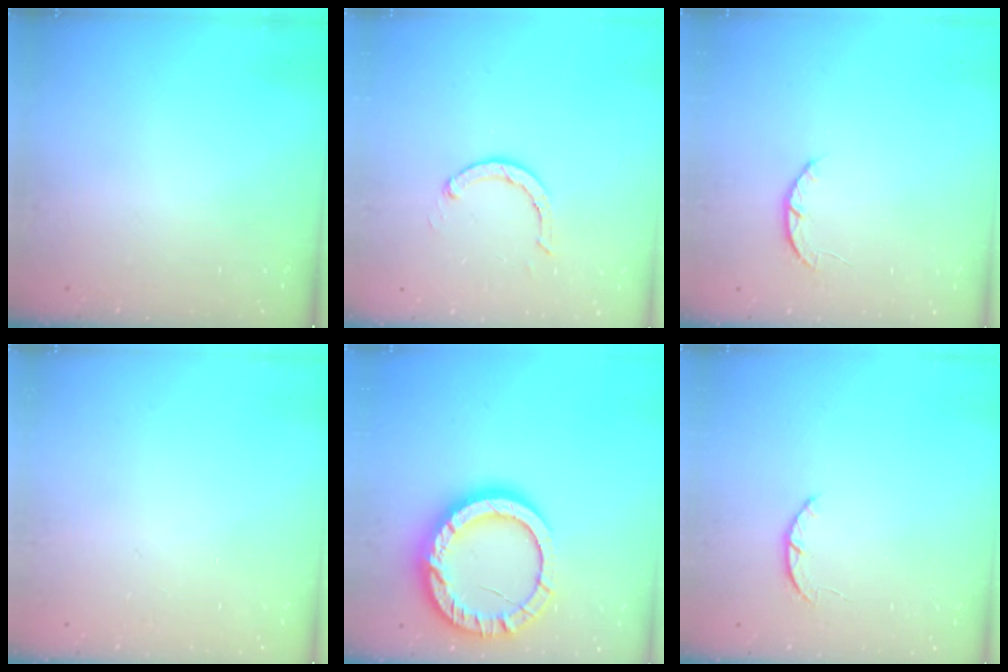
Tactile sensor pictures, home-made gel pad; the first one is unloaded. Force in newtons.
{"total": 2.9, "press": 2.8, "slide": 0.5}
{"total": 2.6, "press": 2.5, "slide": 0.4}
{"total": 2.6, "press": 2.6, "slide": 0.2}
{"total": 18.3, "press": 18.2, "slide": 1.7}
{"total": 2.5, "press": 2.5, "slide": 0.5}